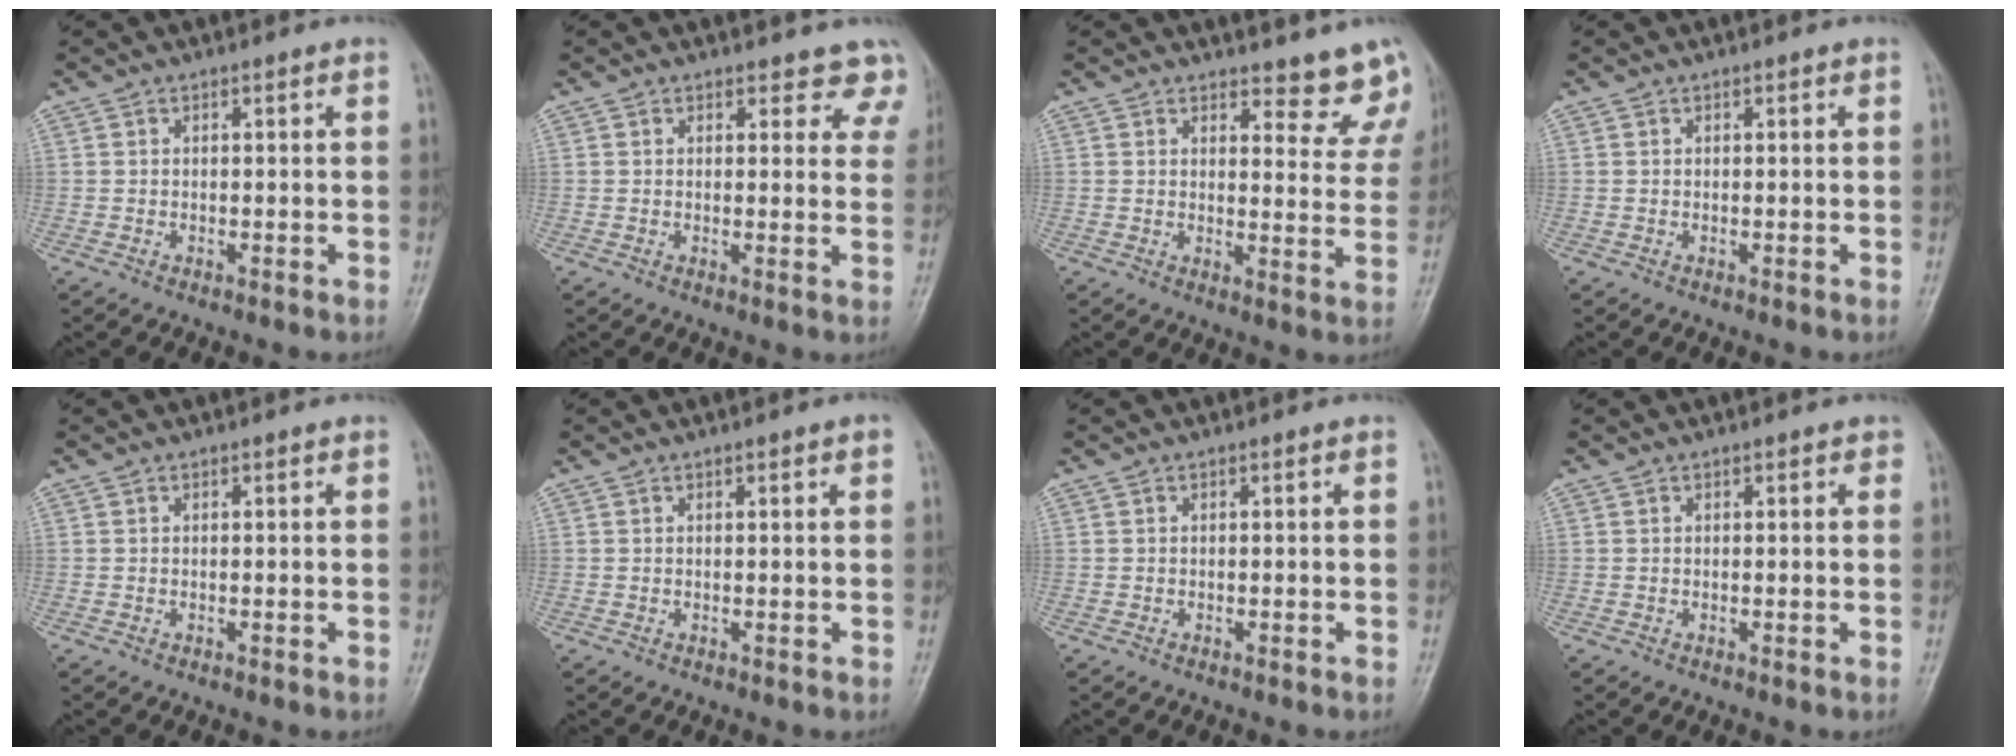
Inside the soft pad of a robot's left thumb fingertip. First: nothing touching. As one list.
[{"total": 5.7, "force": [5.0, 2.6, 0.8], "torque": [0.036, -0.024, 0.035]}, {"total": 8.5, "force": [7.9, 2.8, 1.7], "torque": [0.024, -0.058, 0.076]}, {"total": 0.0}, {"total": 0.0}, {"total": 1.3, "force": [0.7, 0.2, 1.0], "torque": [-0.015, -0.001, 0.009]}, {"total": 0.0}, {"total": 0.9, "force": [0.6, 0.5, 0.5], "torque": [-0.001, -0.001, 0.003]}]